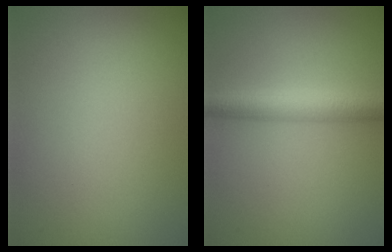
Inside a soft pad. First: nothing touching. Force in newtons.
{"total": 4.0, "press": 4.0, "slide": 0.0}